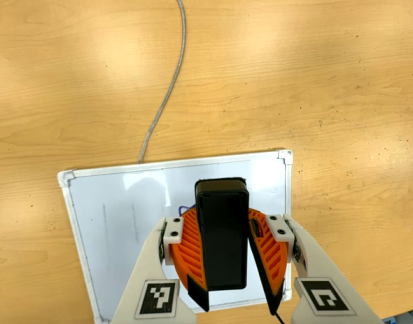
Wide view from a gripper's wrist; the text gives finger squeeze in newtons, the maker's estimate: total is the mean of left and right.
{"total": 9.6, "left": 9.8, "right": 9.5}